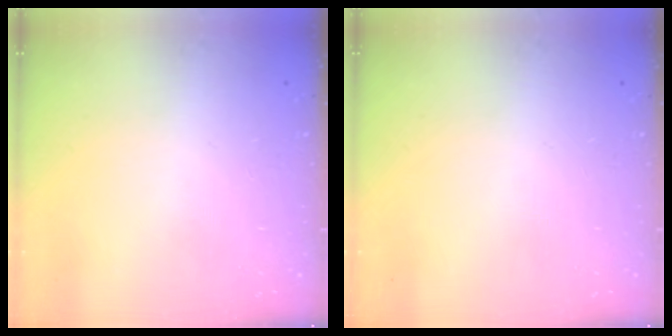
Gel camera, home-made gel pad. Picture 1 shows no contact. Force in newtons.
{"total": 0.0}